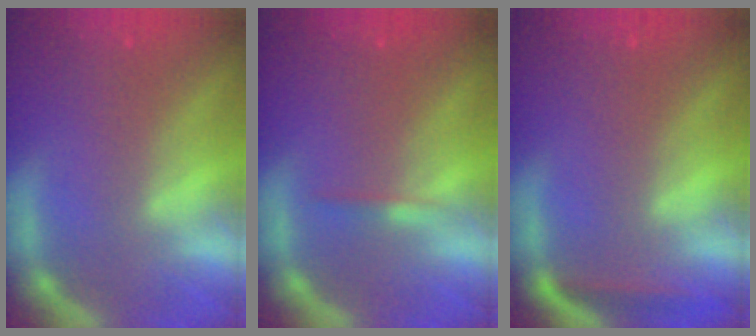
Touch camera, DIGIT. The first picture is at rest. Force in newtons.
{"total": 0.9}
{"total": 1.9}